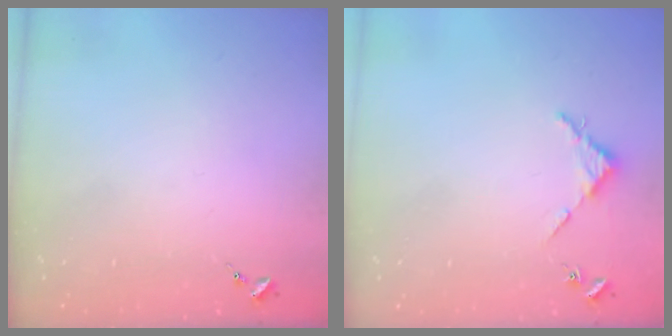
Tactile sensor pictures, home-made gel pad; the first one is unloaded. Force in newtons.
{"total": 2.7, "press": 2.7, "slide": 0.3}